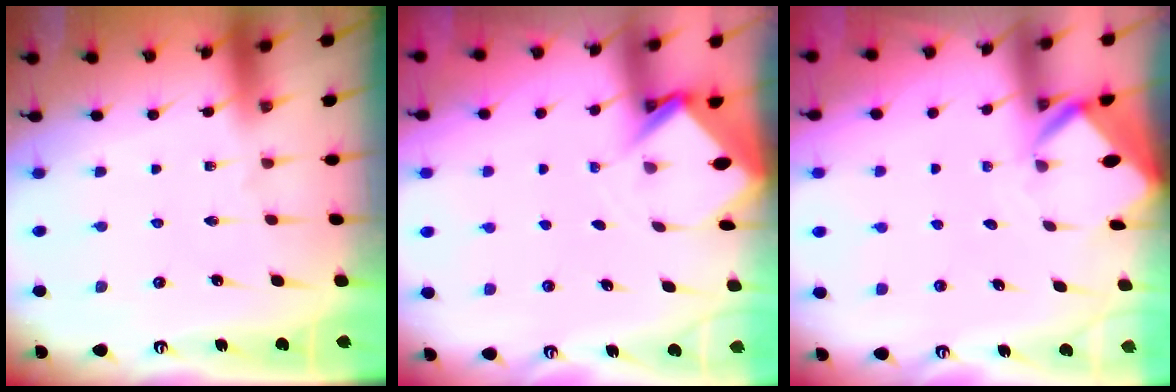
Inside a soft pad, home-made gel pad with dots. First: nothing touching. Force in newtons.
{"total": 3.2, "press": 3.2, "slide": 0.2}
{"total": 3.4, "press": 3.4, "slide": 0.1}